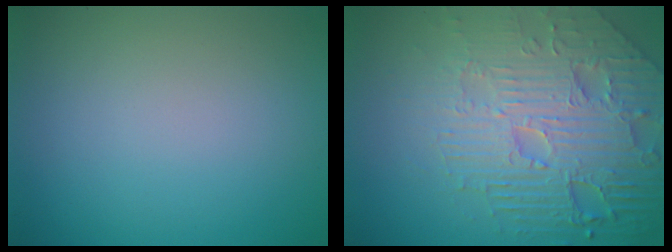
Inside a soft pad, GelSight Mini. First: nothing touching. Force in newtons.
{"total": 8.7, "press": 6.1, "slide": 6.2}